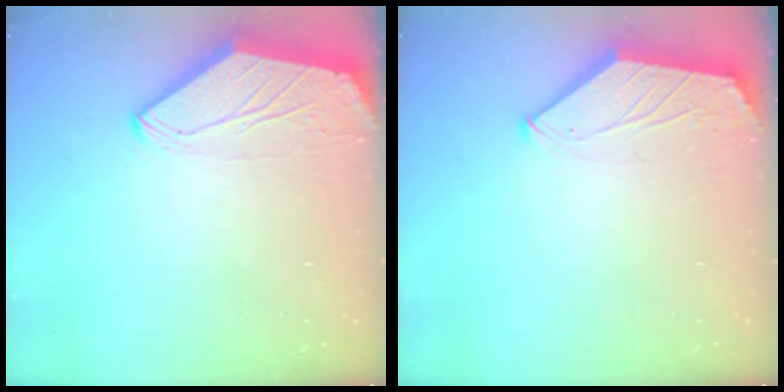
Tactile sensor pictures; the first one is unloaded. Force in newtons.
{"total": 1.6, "press": 1.6, "slide": 0.3}